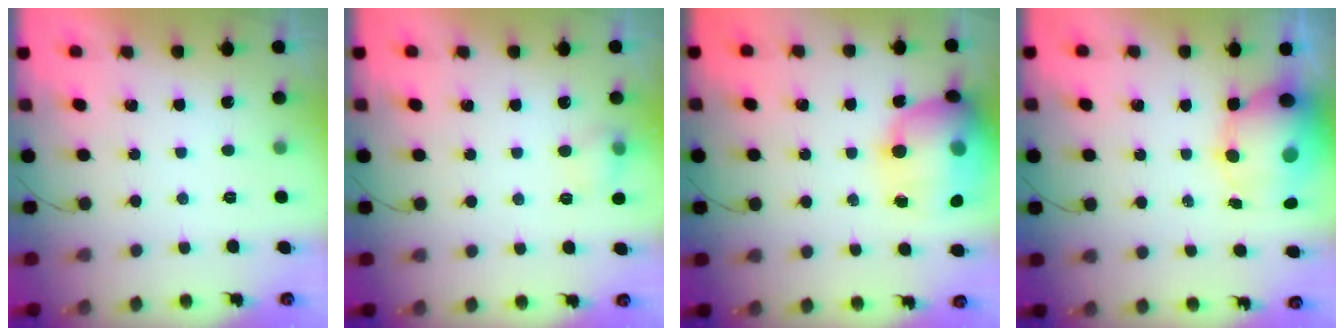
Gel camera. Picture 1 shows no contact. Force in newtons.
{"total": 6.0, "press": 5.8, "slide": 1.6}
{"total": 22.1, "press": 21.7, "slide": 3.9}
{"total": 11.5, "press": 11.1, "slide": 3.0}